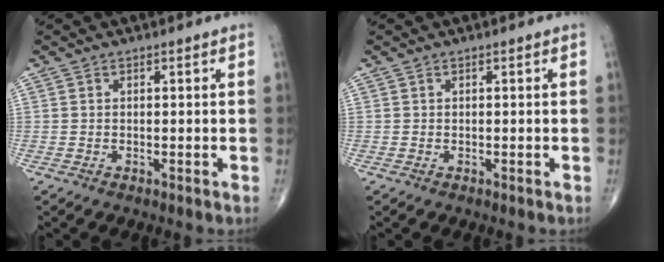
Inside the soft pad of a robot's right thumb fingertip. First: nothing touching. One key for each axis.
{"total": 0.0}